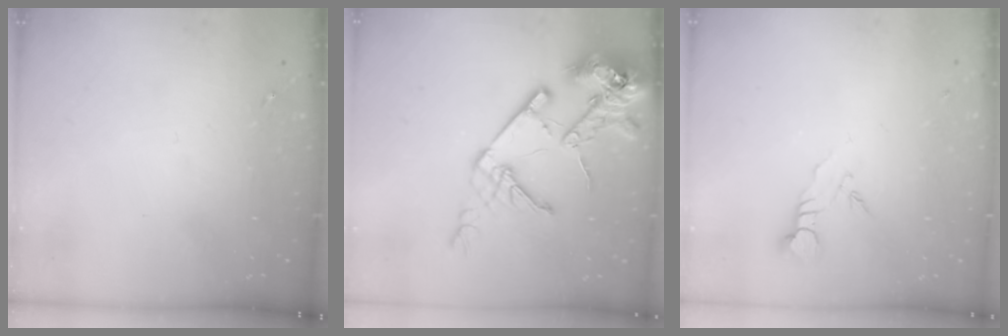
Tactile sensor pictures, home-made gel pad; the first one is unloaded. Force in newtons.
{"total": 18.4, "press": 18.2, "slide": 2.5}
{"total": 3.7, "press": 3.6, "slide": 0.3}